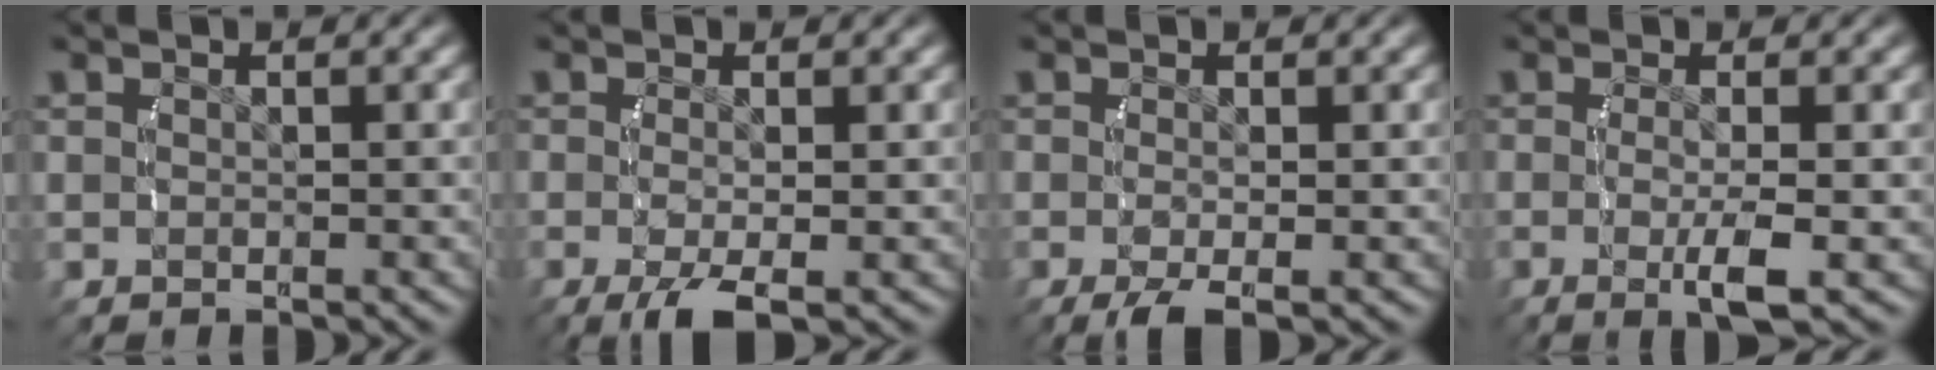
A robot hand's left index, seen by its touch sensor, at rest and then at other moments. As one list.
[{"total": 3.7, "force": [-2.1, 1.3, 2.7], "torque": [-0.066, -0.030, -0.020]}, {"total": 2.3, "force": [-1.4, 0.6, 1.7], "torque": [-0.039, -0.018, -0.015]}, {"total": 3.6, "force": [-1.2, 0.4, 3.4], "torque": [-0.066, -0.017, -0.015]}]